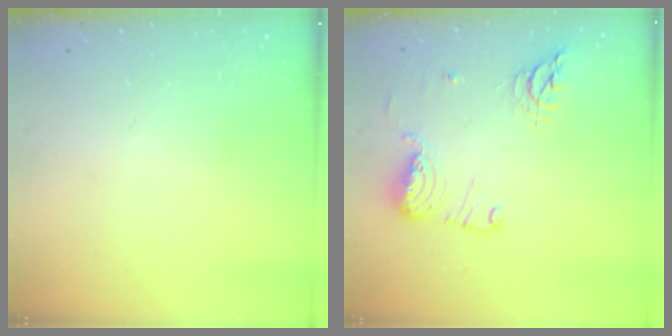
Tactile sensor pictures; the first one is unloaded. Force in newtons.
{"total": 12.4, "press": 12.2, "slide": 2.3}